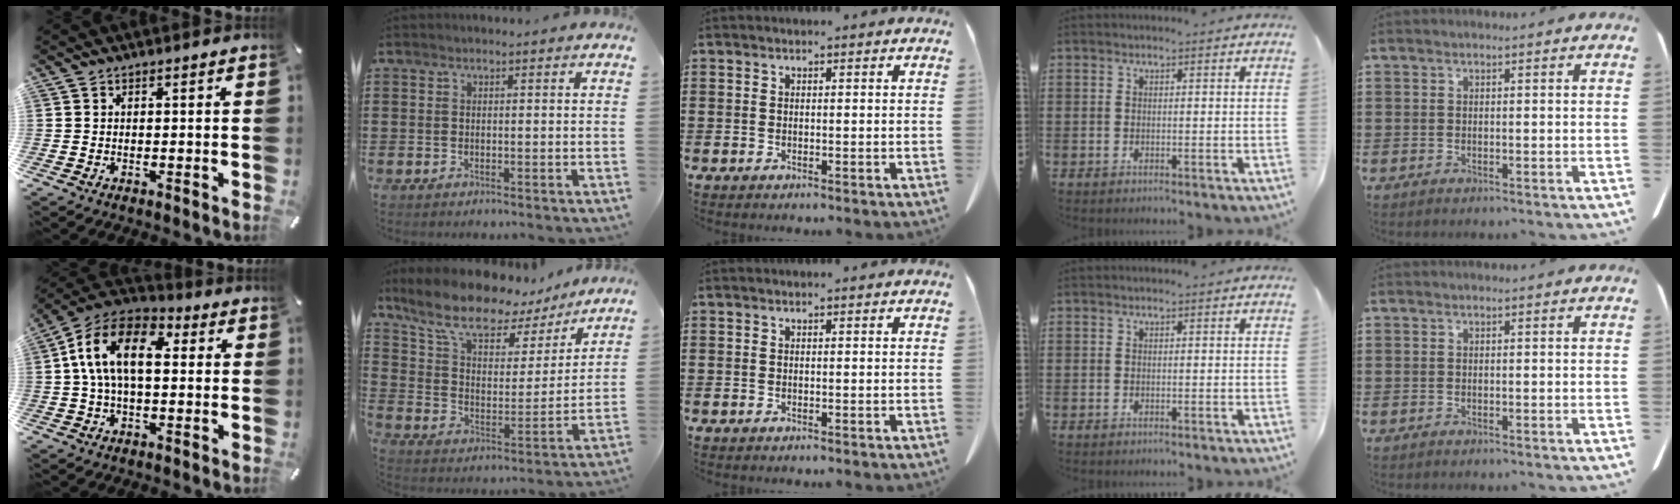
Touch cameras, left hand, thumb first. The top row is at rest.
{"thumb": {"total": 14.1, "force": [2.2, 8.6, 11.0], "torque": [-0.229, 0.012, 0.036]}, "index": {"total": 10.8, "force": [8.9, 3.8, 4.7], "torque": [-0.128, -0.051, 0.155]}}